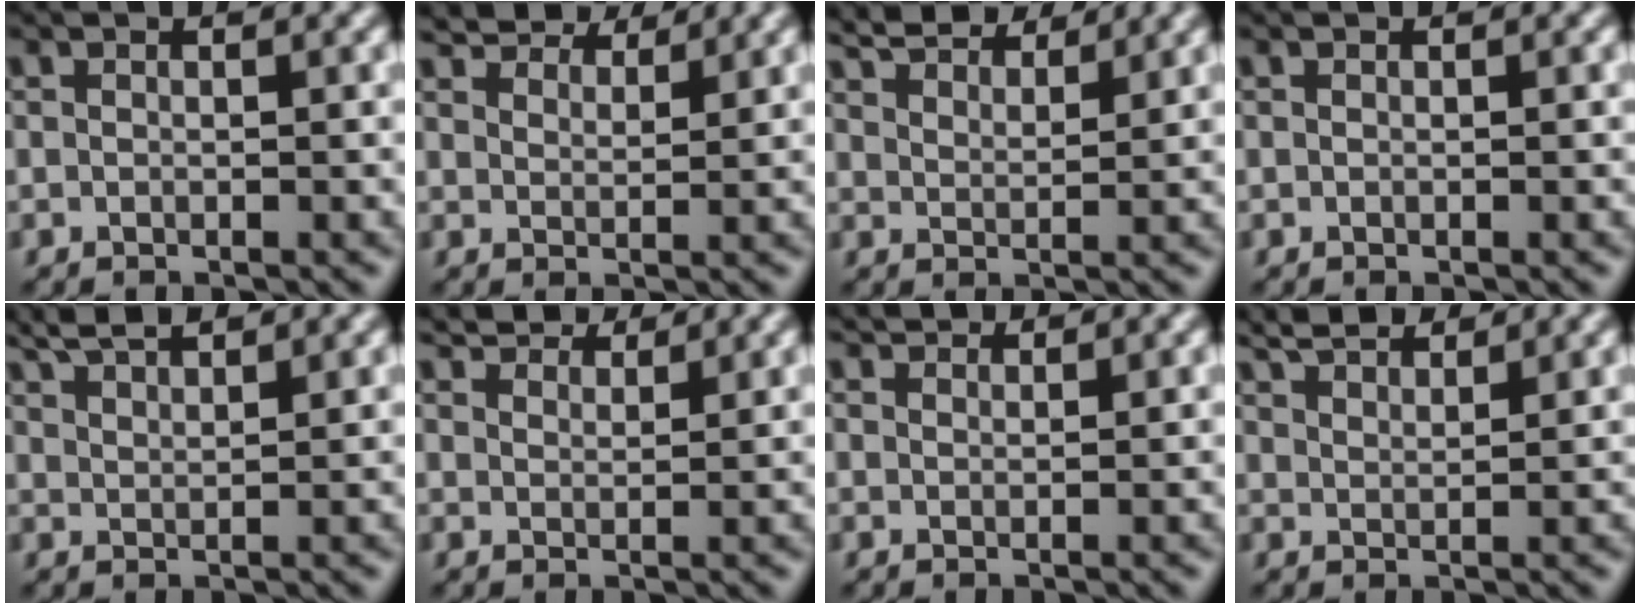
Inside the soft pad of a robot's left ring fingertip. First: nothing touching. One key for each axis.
{"total": 6.4, "fx": 5.8, "fy": 1.6, "fz": 2.2, "tx": -0.048, "ty": 0.006, "tz": 0.090}
{"total": 5.9, "fx": 5.3, "fy": 1.3, "fz": 2.2, "tx": -0.039, "ty": 0.014, "tz": 0.075}
{"total": 0.0}
{"total": 4.0, "fx": 3.5, "fy": 0.7, "fz": 1.8, "tx": -0.026, "ty": 0.013, "tz": 0.054}
{"total": 4.7, "fx": 4.4, "fy": 1.0, "fz": 1.4, "tx": -0.032, "ty": 0.002, "tz": 0.068}
{"total": 2.0, "fx": 1.9, "fy": 0.3, "fz": 0.5, "tx": -0.015, "ty": 0.003, "tz": 0.028}
{"total": 4.1, "fx": 3.8, "fy": 0.7, "fz": 1.5, "tx": -0.029, "ty": 0.009, "tz": 0.063}